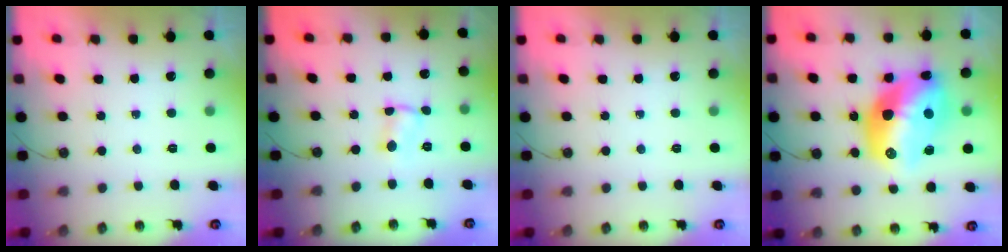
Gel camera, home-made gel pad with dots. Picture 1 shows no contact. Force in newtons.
{"total": 1.4, "press": 1.4, "slide": 0.0}
{"total": 0.0}
{"total": 22.0, "press": 21.5, "slide": 5.0}